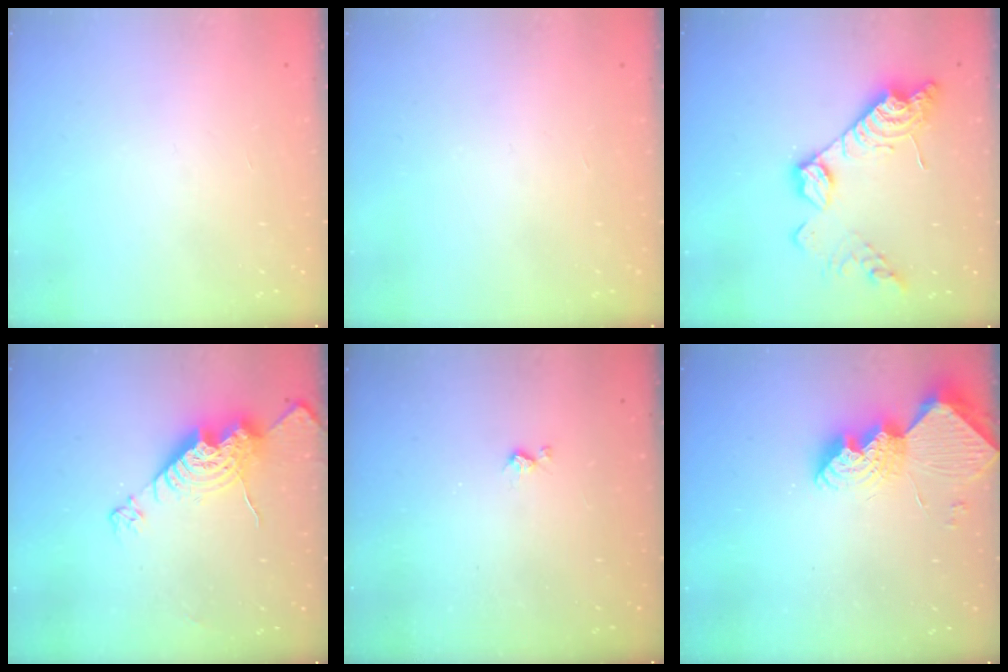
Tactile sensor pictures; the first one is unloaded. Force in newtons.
{"total": 0.0}
{"total": 16.6, "press": 16.6, "slide": 1.2}
{"total": 14.3, "press": 14.2, "slide": 1.2}
{"total": 3.2, "press": 3.2, "slide": 0.5}
{"total": 11.4, "press": 11.4, "slide": 0.9}